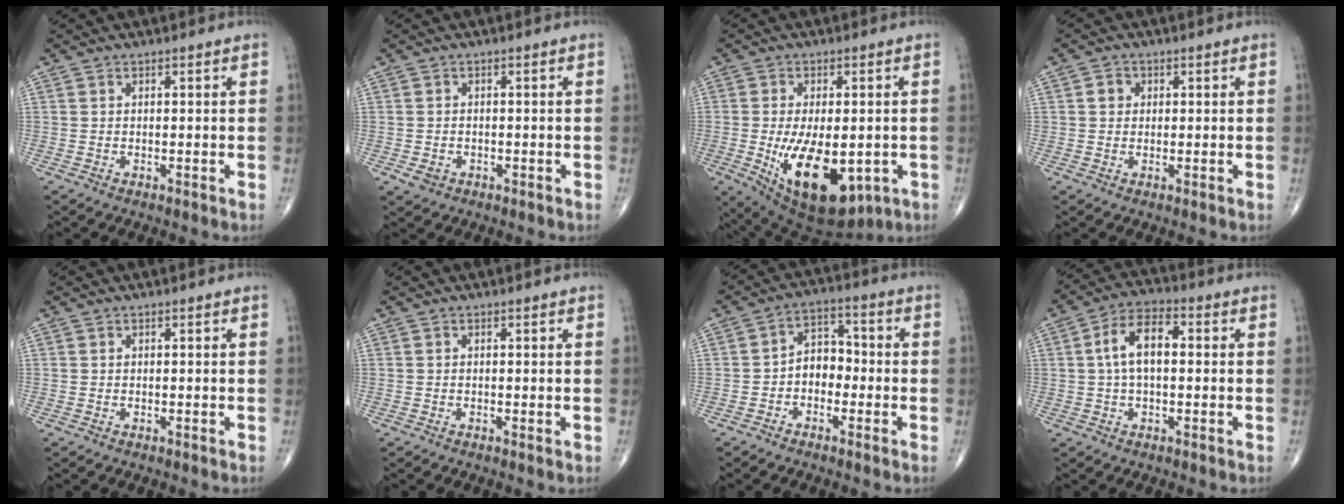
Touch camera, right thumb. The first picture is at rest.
{"total": 2.2, "force": [-0.8, 1.8, 1.0], "torque": [-0.013, 0.003, -0.006]}
{"total": 16.9, "force": [-4.2, 8.4, 14.1], "torque": [-0.235, -0.016, -0.040]}
{"total": 2.3, "force": [0.5, 2.1, 0.9], "torque": [-0.001, 0.001, 0.006]}
{"total": 0.0}
{"total": 0.0}
{"total": 6.2, "force": [-1.5, 4.6, 3.8], "torque": [-0.033, 0.032, -0.042]}
{"total": 8.7, "force": [0.9, 4.7, 7.3], "torque": [-0.132, 0.025, 0.009]}